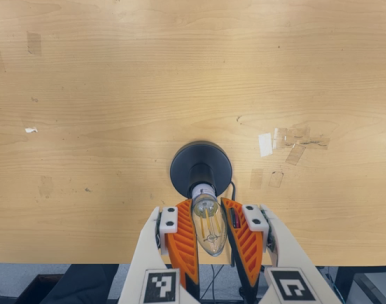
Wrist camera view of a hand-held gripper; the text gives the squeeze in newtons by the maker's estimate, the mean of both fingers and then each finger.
{"total": 15.3, "left": 15.2, "right": 15.4}